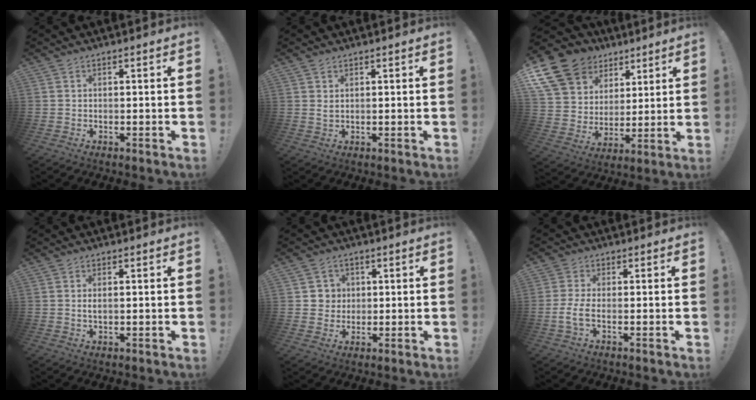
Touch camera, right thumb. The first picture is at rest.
{"total": 1.5, "force": [1.0, 0.7, 0.9], "torque": [-0.011, -0.001, 0.017]}
{"total": 16.6, "force": [9.7, 12.0, 6.1], "torque": [-0.112, -0.056, 0.205]}
{"total": 1.4, "force": [0.2, 0.3, 1.3], "torque": [-0.017, -0.002, 0.001]}
{"total": 5.1, "force": [1.2, 4.9, 0.4], "torque": [-0.005, -0.009, 0.024]}
{"total": 4.6, "force": [-1.2, 1.8, 4.0], "torque": [-0.085, -0.004, -0.021]}